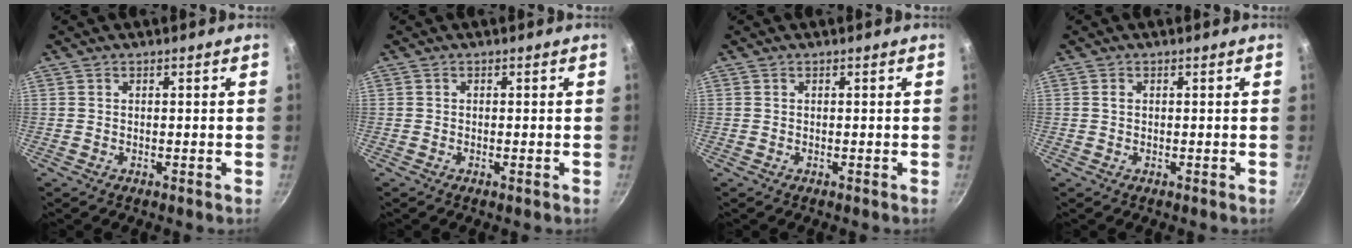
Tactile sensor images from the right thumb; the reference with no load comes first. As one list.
[{"total": 0.5, "force": [-0.2, 0.1, 0.5], "torque": [-0.010, 0.001, -0.006]}, {"total": 0.0}, {"total": 0.8, "force": [0.1, 0.6, 0.5], "torque": [-0.007, 0.003, 0.003]}]